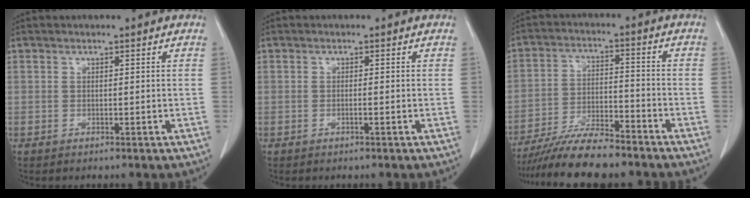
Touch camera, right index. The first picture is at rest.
{"total": 0.6, "force": [-0.3, -0.1, 0.5], "torque": [-0.009, 0.001, -0.005]}
{"total": 11.1, "force": [-9.8, 1.6, 4.9], "torque": [-0.081, -0.007, -0.169]}